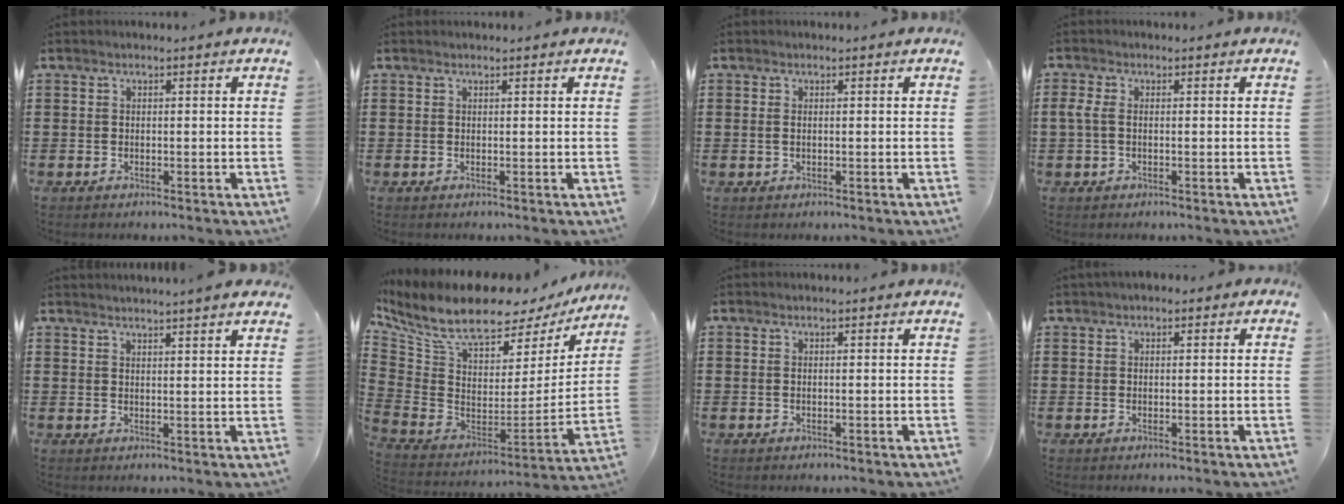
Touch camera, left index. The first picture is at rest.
{"total": 0.0}
{"total": 1.0, "force": [0.0, 0.5, 0.9], "torque": [-0.018, 0.002, -0.001]}
{"total": 2.6, "force": [-0.2, 1.4, 2.2], "torque": [-0.066, -0.004, -0.011]}
{"total": 2.5, "force": [2.4, -0.7, 0.5], "torque": [-0.015, -0.008, 0.046]}
{"total": 10.0, "force": [8.1, 2.8, 5.3], "torque": [-0.141, -0.059, 0.143]}
{"total": 0.0}
{"total": 0.9, "force": [0.2, 0.6, 0.6], "torque": [-0.014, 0.006, 0.002]}